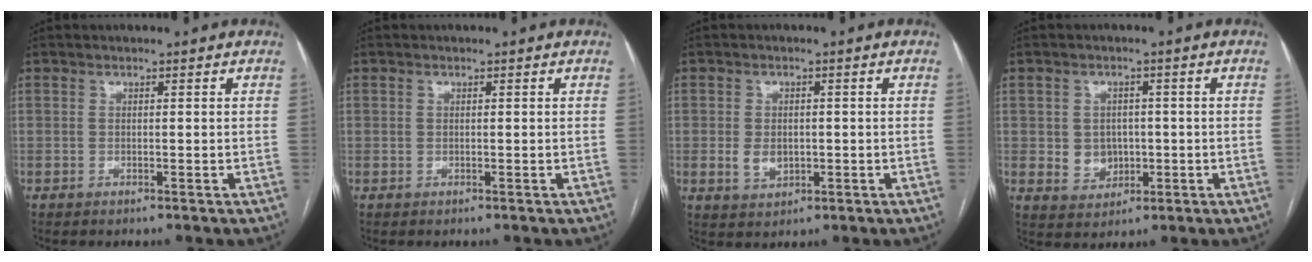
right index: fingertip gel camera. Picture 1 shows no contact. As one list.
[{"total": 0.0}, {"total": 3.7, "force": [-0.4, 2.7, 2.5], "torque": [-0.046, 0.001, 0.003]}, {"total": 4.9, "force": [-0.2, 4.3, 2.2], "torque": [-0.032, 0.009, 0.008]}]